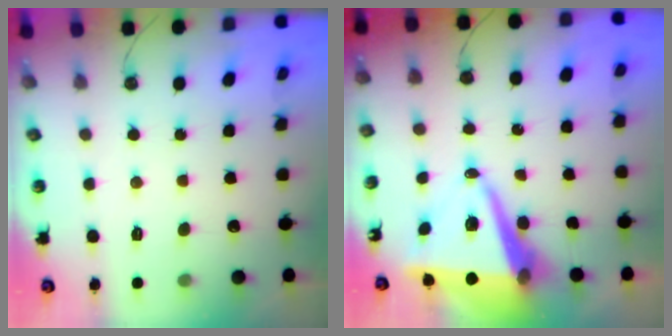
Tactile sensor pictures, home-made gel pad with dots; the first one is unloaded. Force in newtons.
{"total": 11.6, "press": 10.9, "slide": 4.0}